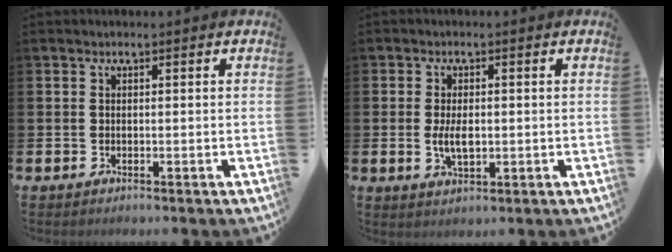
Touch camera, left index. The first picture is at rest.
{"total": 3.6, "force": [-0.1, 1.9, 3.0], "torque": [-0.049, 0.002, -0.004]}